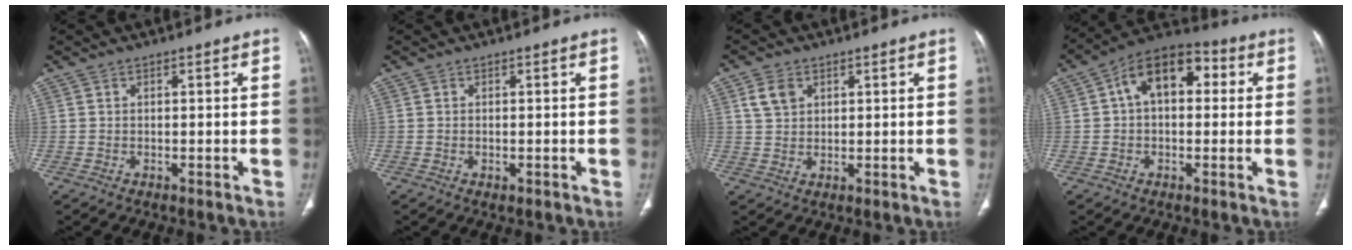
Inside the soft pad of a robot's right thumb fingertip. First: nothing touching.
{"total": 0.8, "force": [-0.3, 0.4, 0.6], "torque": [-0.015, -0.002, -0.002]}
{"total": 4.3, "force": [1.9, 3.1, 2.3], "torque": [-0.034, -0.003, 0.041]}
{"total": 12.3, "force": [2.3, 7.8, 9.3], "torque": [-0.118, 0.036, 0.022]}